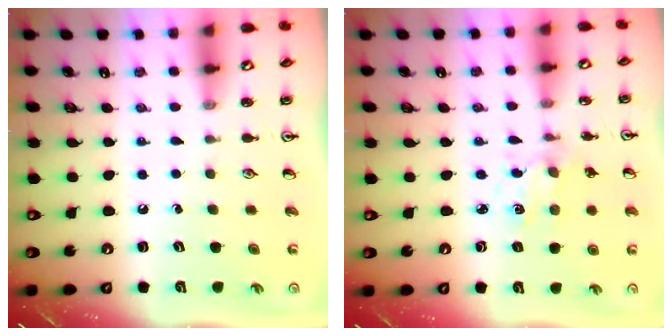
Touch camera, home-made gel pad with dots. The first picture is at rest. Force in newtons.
{"total": 1.3, "press": 1.3, "slide": 0.1}